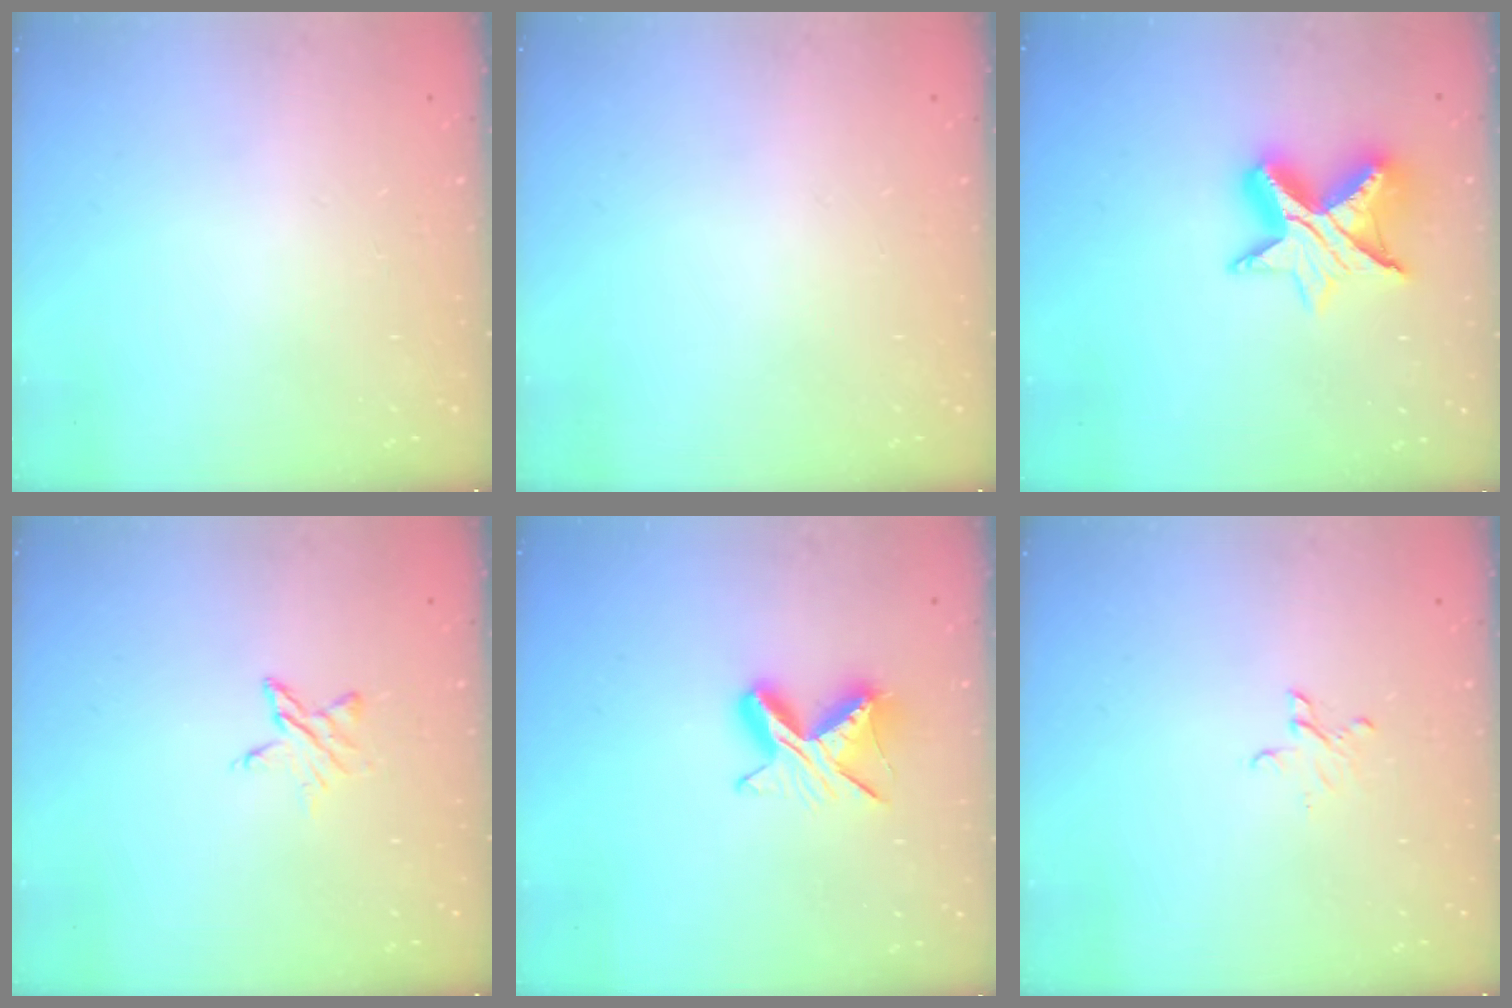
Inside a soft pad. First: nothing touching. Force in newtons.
{"total": 0.0}
{"total": 11.6, "press": 11.5, "slide": 0.7}
{"total": 4.5, "press": 4.5, "slide": 0.4}
{"total": 9.2, "press": 9.2, "slide": 1.0}
{"total": 3.4, "press": 3.3, "slide": 0.2}